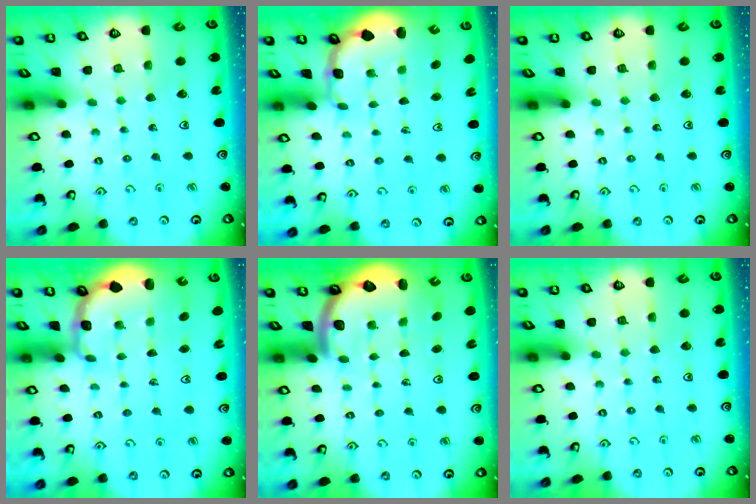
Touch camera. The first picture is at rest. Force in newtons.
{"total": 2.5, "press": 2.2, "slide": 1.2}
{"total": 0.0}
{"total": 2.5, "press": 2.2, "slide": 1.2}
{"total": 2.8, "press": 2.8, "slide": 0.5}
{"total": 0.0}